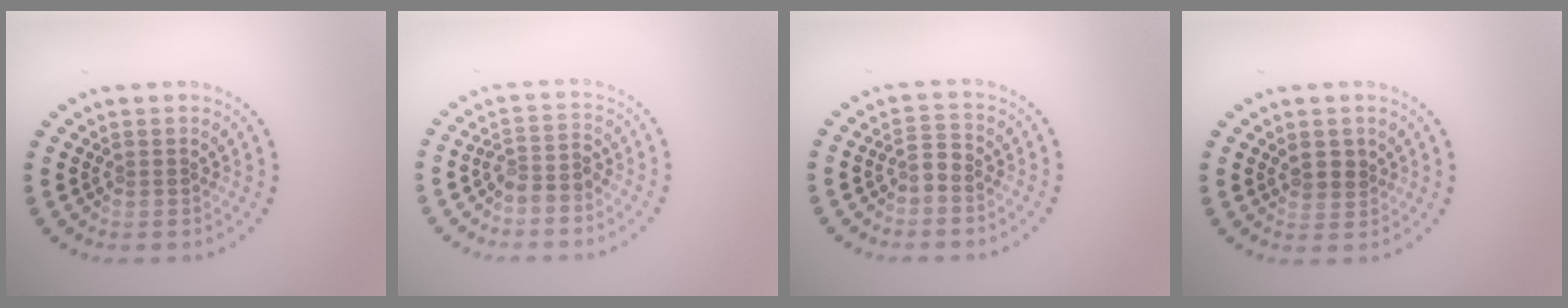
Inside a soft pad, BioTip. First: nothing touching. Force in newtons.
{"total": 2.2, "press": 1.8, "slide": 1.3}
{"total": 1.4, "press": 1.2, "slide": 0.7}
{"total": 1.5, "press": 1.3, "slide": 0.7}